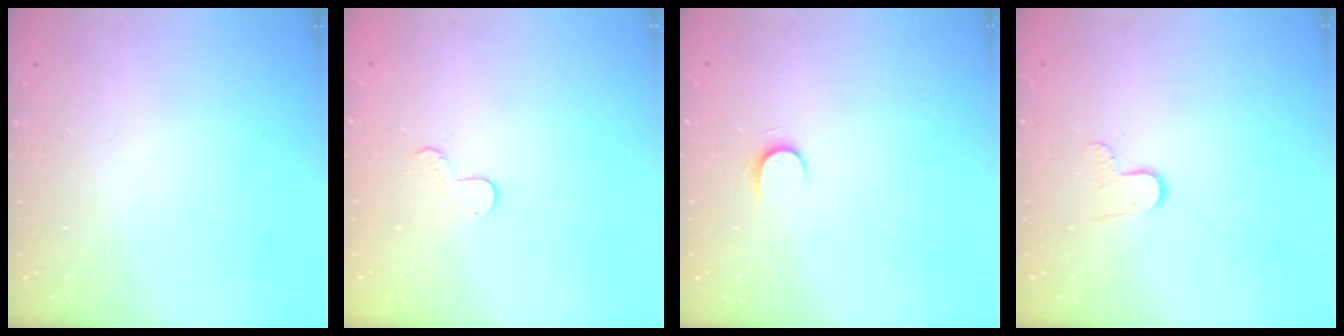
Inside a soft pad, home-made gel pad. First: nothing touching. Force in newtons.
{"total": 5.7, "press": 5.7, "slide": 0.5}
{"total": 5.2, "press": 5.2, "slide": 0.6}
{"total": 5.2, "press": 5.2, "slide": 0.4}